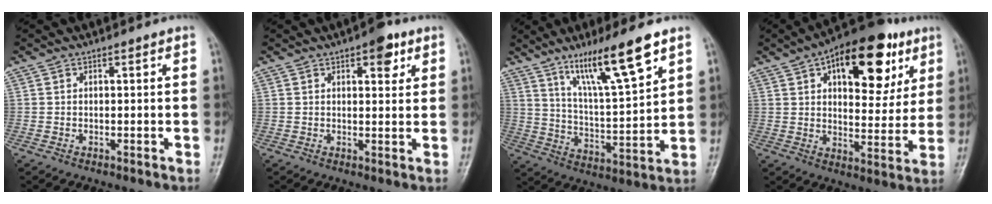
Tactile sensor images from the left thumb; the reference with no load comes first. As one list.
[{"total": 4.9, "force": [2.6, 2.2, 3.6], "torque": [-0.030, -0.008, 0.030]}, {"total": 14.9, "force": [9.4, 2.0, 11.4], "torque": [-0.192, -0.049, 0.173]}, {"total": 20.5, "force": [9.1, 10.2, 15.2], "torque": [-0.170, -0.016, 0.131]}]